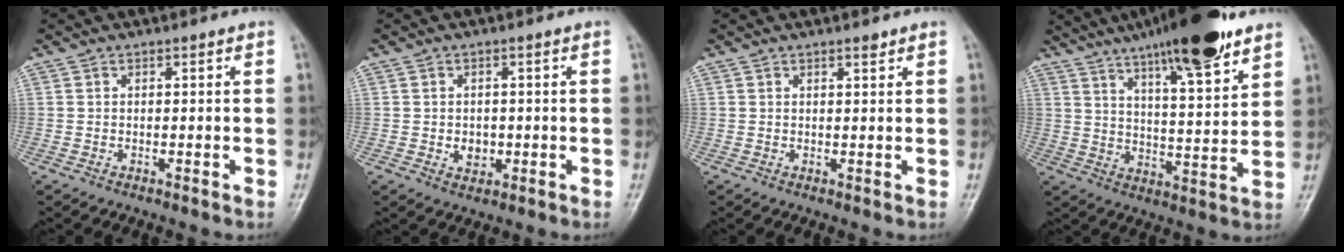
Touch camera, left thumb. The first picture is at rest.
{"total": 2.8, "force": [-0.4, 2.3, 1.7], "torque": [-0.015, 0.001, -0.001]}
{"total": 1.4, "force": [1.1, 0.2, 0.9], "torque": [-0.012, -0.007, 0.018]}
{"total": 18.4, "force": [12.7, 3.4, 12.9], "torque": [-0.179, -0.051, 0.200]}